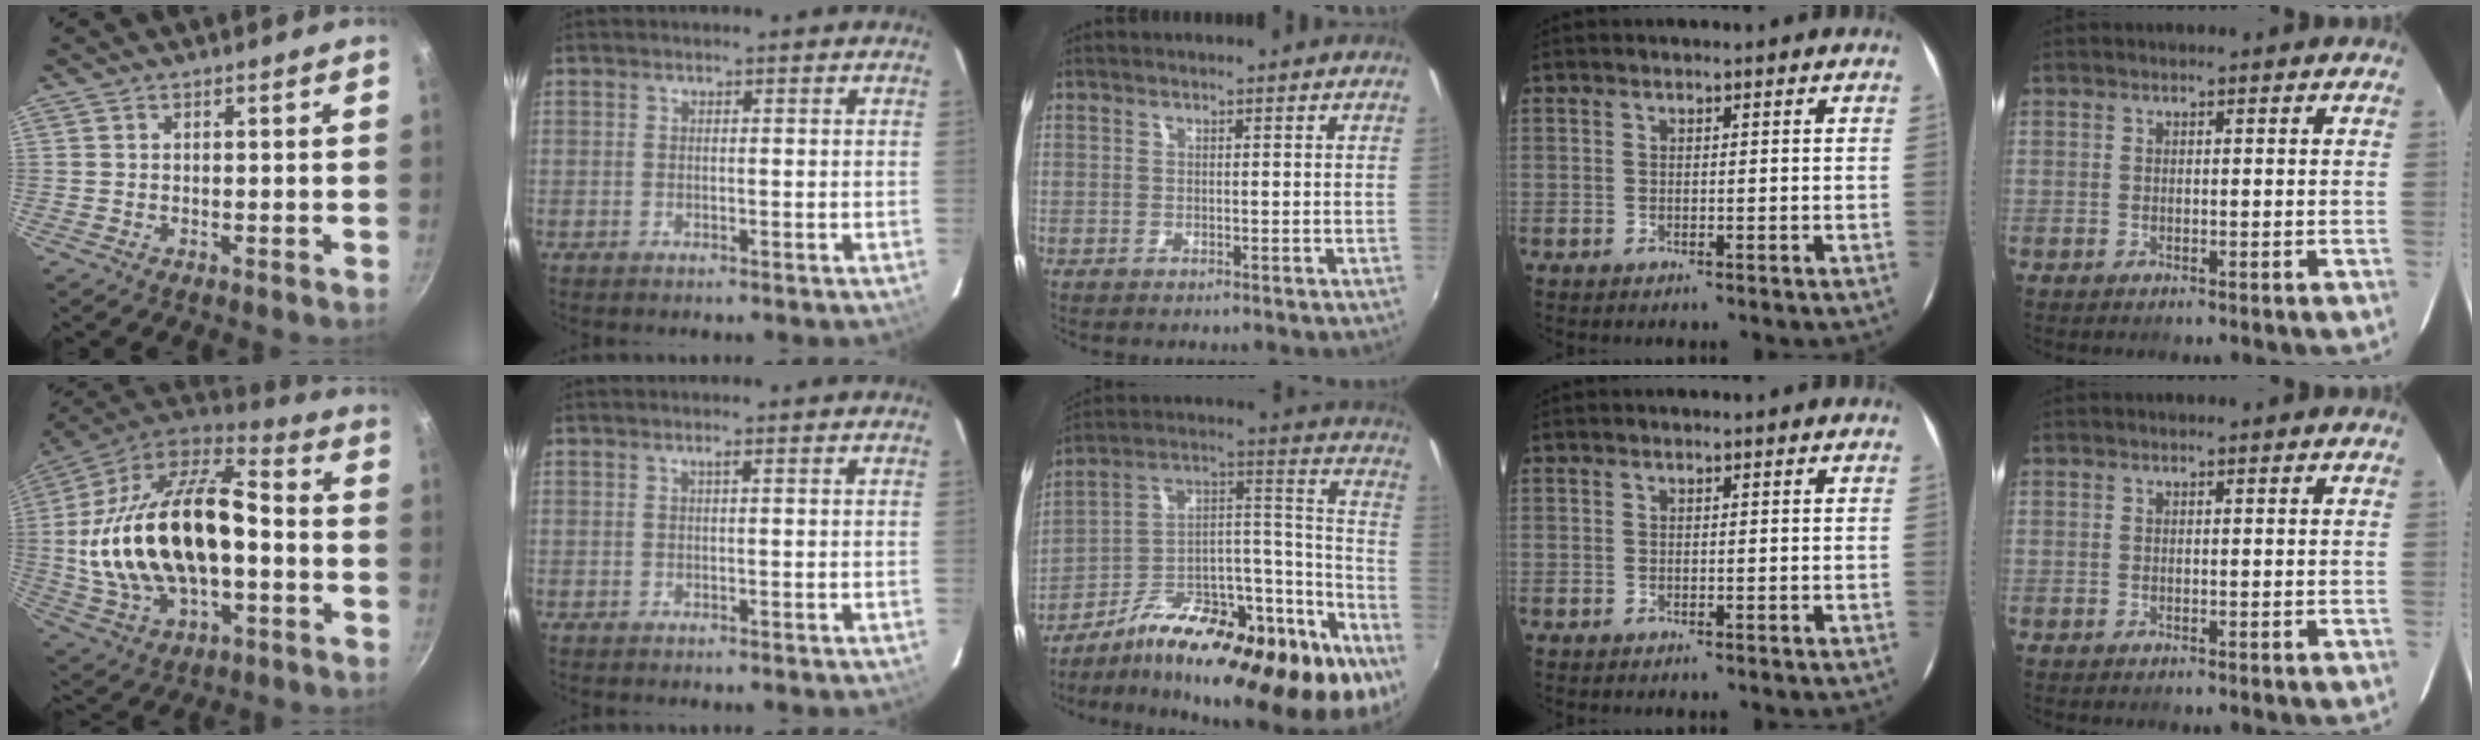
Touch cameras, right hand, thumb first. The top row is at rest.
{"thumb": {"total": 27.8, "force": [-2.1, 15.2, 23.2], "torque": [-0.445, 0.039, -0.036]}, "index": {"total": 0.5, "force": [0.1, -0.2, 0.5], "torque": [-0.007, 0.002, 0.001]}, "middle": {"total": 28.9, "force": [-17.6, 8.1, 21.5], "torque": [-0.295, 0.008, -0.283]}}